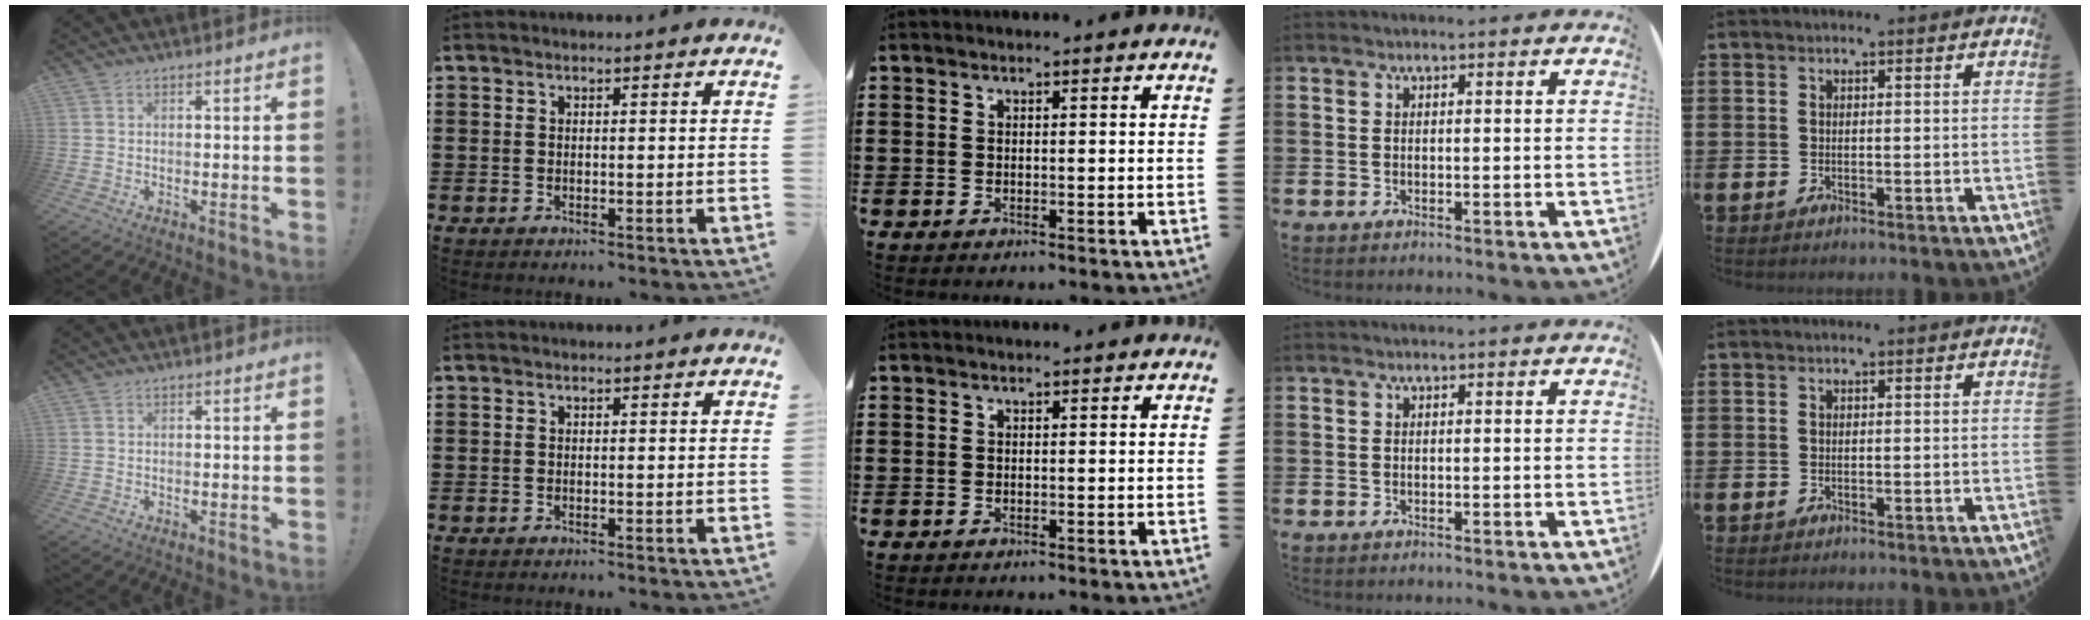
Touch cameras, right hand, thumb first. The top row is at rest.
{}